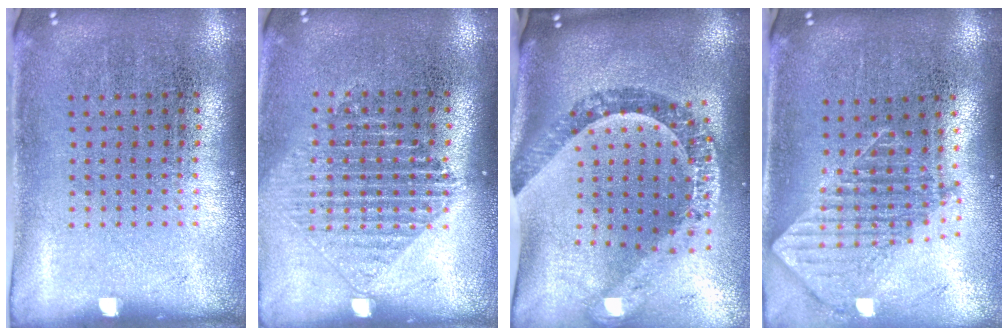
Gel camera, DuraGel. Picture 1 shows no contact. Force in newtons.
{"total": 1.2, "press": 1.1, "slide": 0.5}
{"total": 2.1, "press": 1.8, "slide": 1.2}
{"total": 1.9, "press": 1.4, "slide": 1.2}